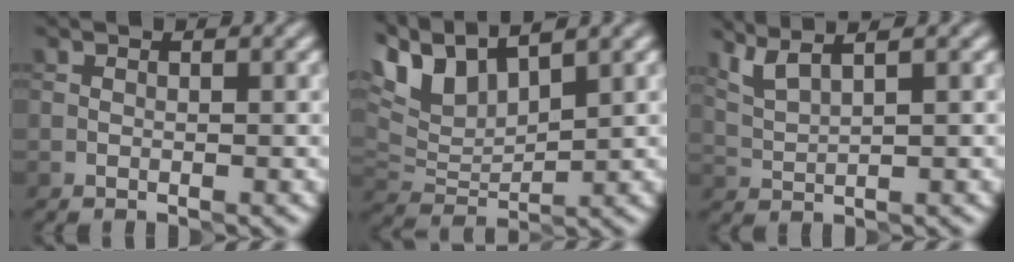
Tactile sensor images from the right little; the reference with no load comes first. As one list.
[{"total": 6.6, "force": [4.6, 2.5, 4.0], "torque": [-0.093, 0.014, 0.087]}, {"total": 3.1, "force": [2.3, 0.4, 2.0], "torque": [-0.050, 0.012, 0.056]}]